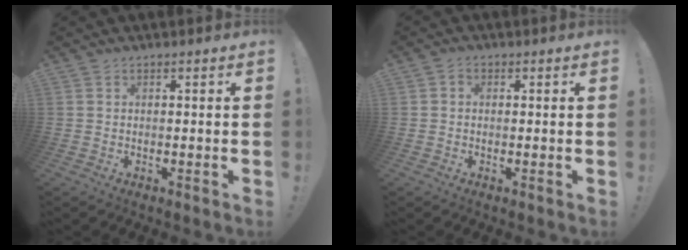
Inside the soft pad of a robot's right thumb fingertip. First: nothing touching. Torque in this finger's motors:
{"motor_torque": [-0.20, 0.18, -0.21, 0.22, 0.00]}